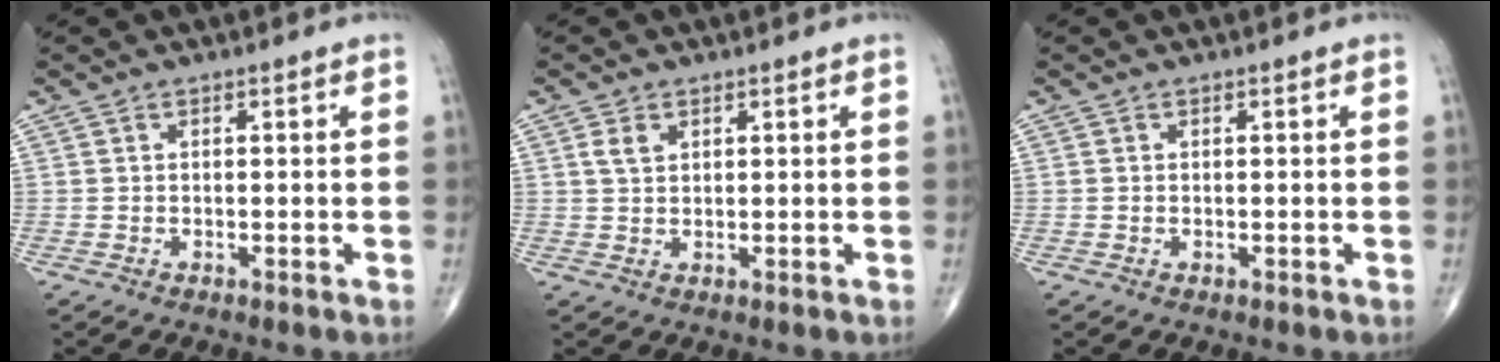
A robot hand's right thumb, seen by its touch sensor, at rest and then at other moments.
{"total": 2.7, "force": [1.1, 1.8, 1.6], "torque": [-0.028, 0.001, 0.025]}
{"total": 0.0}